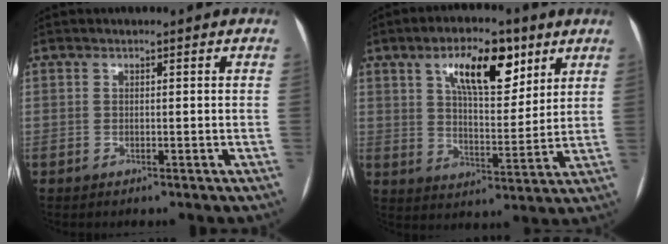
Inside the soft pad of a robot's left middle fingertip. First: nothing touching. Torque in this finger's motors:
{"motor_torque": [0.95, -0.92, 0.48, 0.12]}